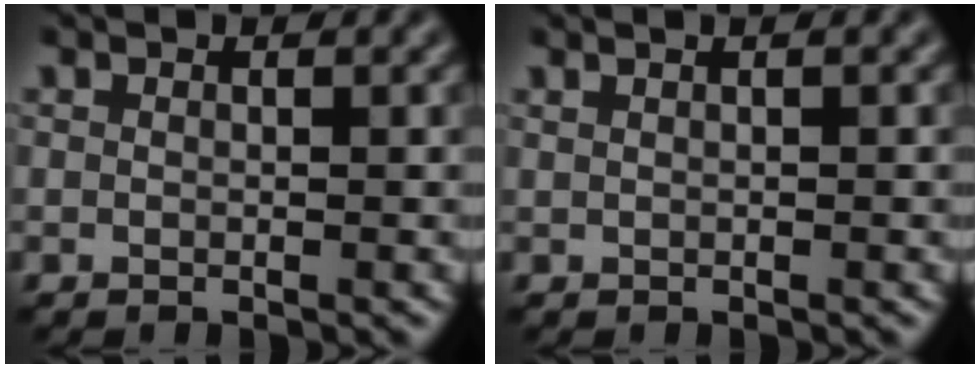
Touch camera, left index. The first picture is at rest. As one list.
[{"total": 2.0, "force": [1.1, 1.0, 1.3], "torque": [-0.005, 0.001, -0.004]}]